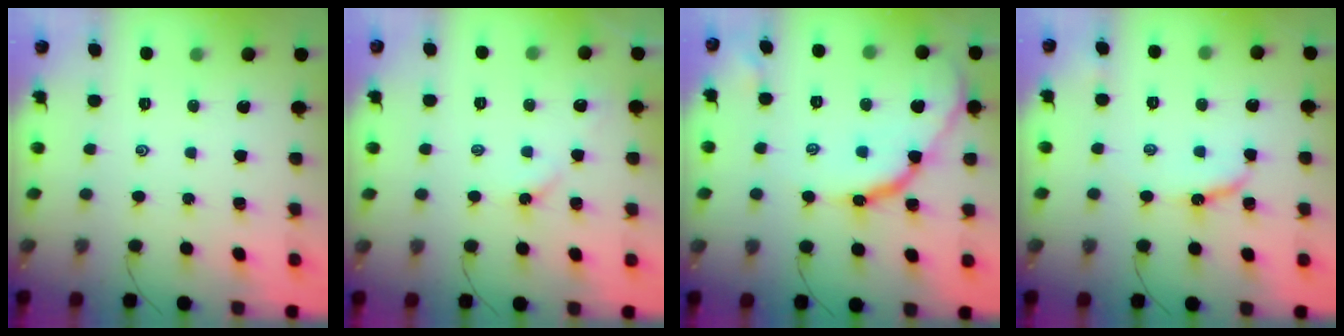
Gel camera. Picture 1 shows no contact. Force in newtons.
{"total": 4.7, "press": 4.6, "slide": 0.5}
{"total": 10.9, "press": 10.9, "slide": 0.6}
{"total": 8.0, "press": 8.0, "slide": 0.7}